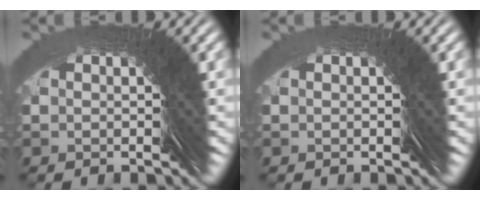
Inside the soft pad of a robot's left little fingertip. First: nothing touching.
{"total": 0.0}